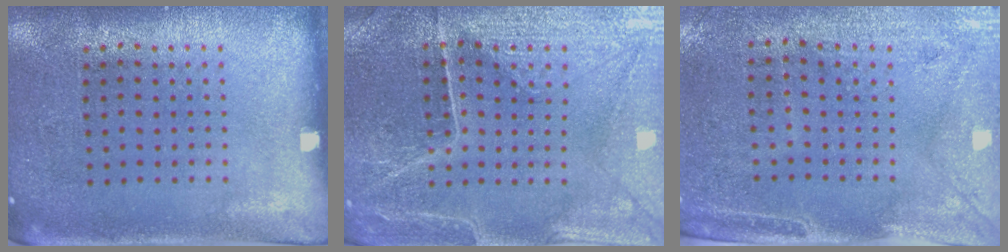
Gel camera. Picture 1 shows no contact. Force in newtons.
{"total": 2.7, "press": 2.7, "slide": 0.2}
{"total": 2.9, "press": 2.5, "slide": 1.5}